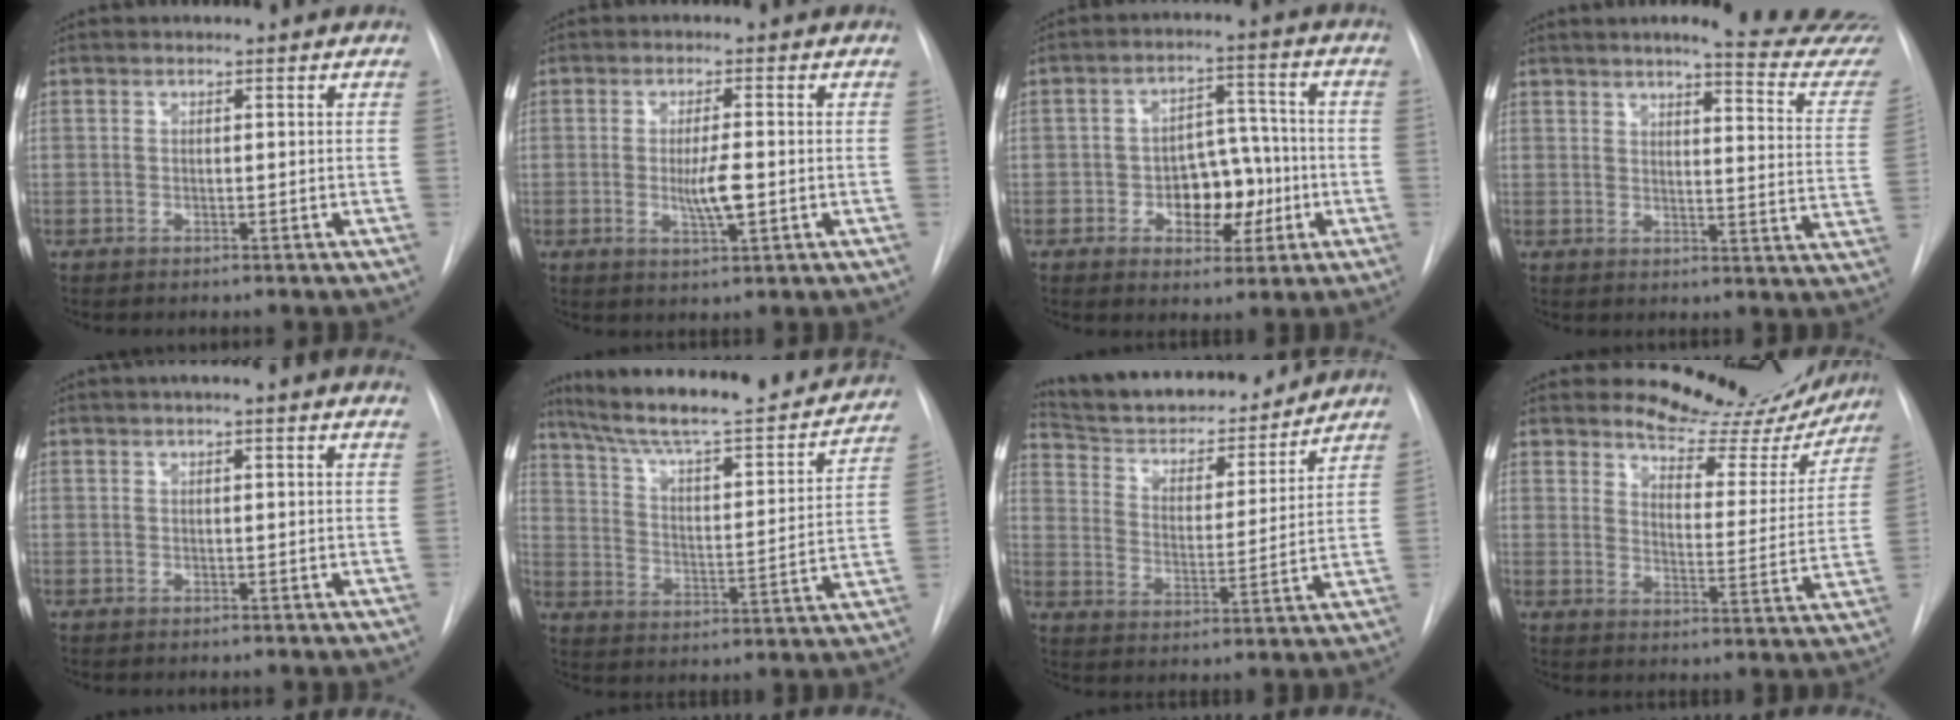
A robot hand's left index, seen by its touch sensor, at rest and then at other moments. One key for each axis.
{"total": 4.4, "fx": -0.6, "fy": 0.7, "fz": 4.3, "tx": -0.081, "ty": -0.007, "tz": -0.008}
{"total": 8.7, "fx": -2.2, "fy": 5.2, "fz": 6.6, "tx": -0.091, "ty": 0.024, "tz": -0.027}
{"total": 18.9, "fx": 17.4, "fy": 0.5, "fz": 7.4, "tx": -0.083, "ty": -0.089, "tz": 0.186}
{"total": 3.2, "fx": 2.4, "fy": -0.1, "fz": 2.1, "tx": -0.026, "ty": 0.018, "tz": 0.029}
{"total": 26.4, "fx": 22.9, "fy": 3.8, "fz": 12.6, "tx": -0.195, "ty": -0.022, "tz": 0.316}
{"total": 19.4, "fx": 17.9, "fy": 4.2, "fz": 6.2, "tx": -0.093, "ty": -0.003, "tz": 0.272}
{"total": 14.7, "fx": 13.9, "fy": 4.2, "fz": 2.3, "tx": -0.014, "ty": -0.049, "tz": 0.160}